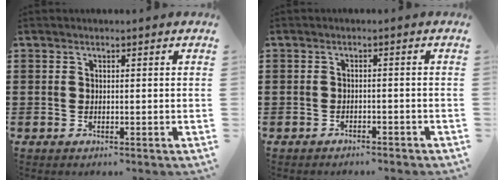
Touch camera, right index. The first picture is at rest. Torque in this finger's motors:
{"motor_torque": [1.16, -0.98, 0.37, -0.01]}